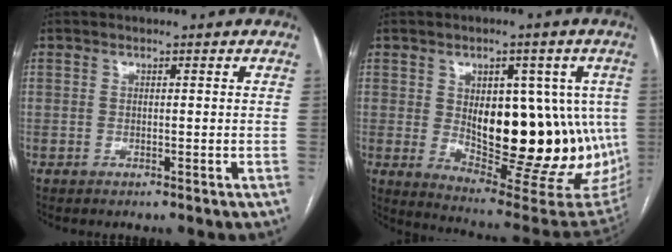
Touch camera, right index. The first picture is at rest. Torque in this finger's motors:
{"motor_torque": [1.53, 0.61, 0.59, 0.15]}